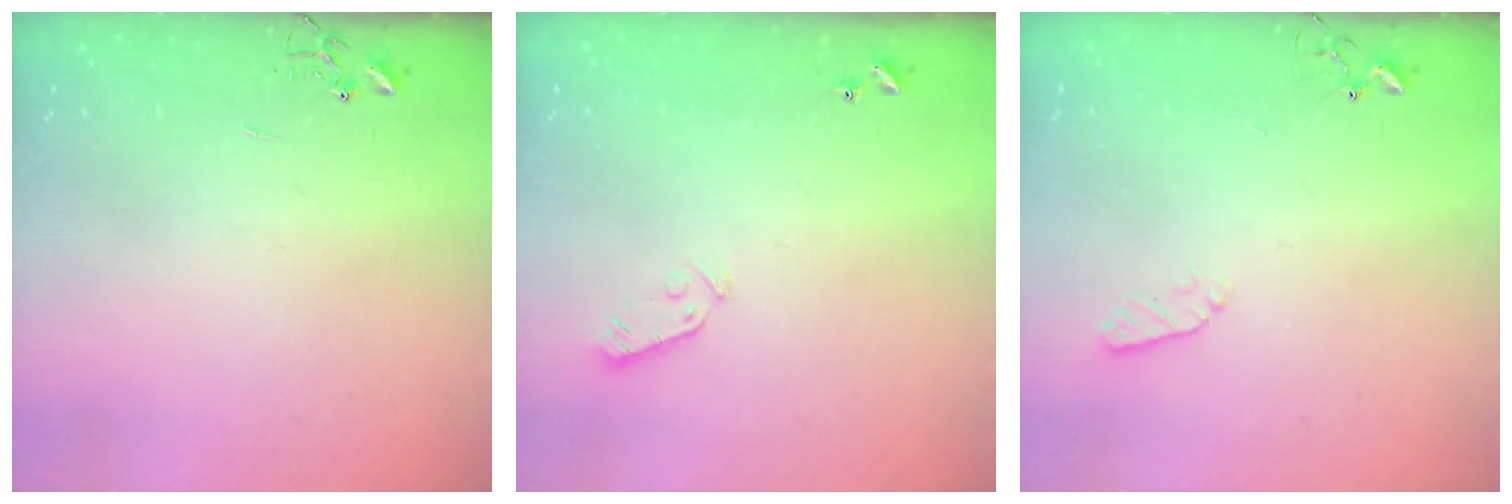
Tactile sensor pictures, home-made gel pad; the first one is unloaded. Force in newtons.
{"total": 3.8, "press": 3.7, "slide": 0.9}
{"total": 3.5, "press": 3.4, "slide": 0.5}